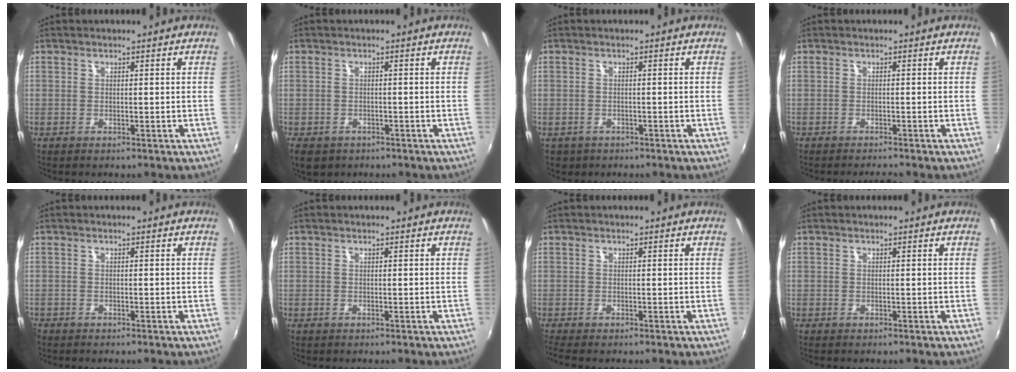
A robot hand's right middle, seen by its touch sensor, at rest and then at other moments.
{"total": 5.3, "force": [-3.1, 3.6, 2.4], "torque": [-0.058, -0.017, -0.046]}
{"total": 2.5, "force": [-1.2, 2.1, 0.8], "torque": [-0.022, -0.005, -0.015]}
{"total": 1.8, "force": [-1.8, -0.2, 0.5], "torque": [-0.015, -0.011, -0.033]}
{"total": 1.1, "force": [-0.9, 0.6, 0.1], "torque": [-0.007, -0.003, -0.019]}
{"total": 0.0}
{"total": 1.7, "force": [-1.4, 0.3, 0.9], "torque": [-0.020, -0.011, -0.023]}
{"total": 0.0}